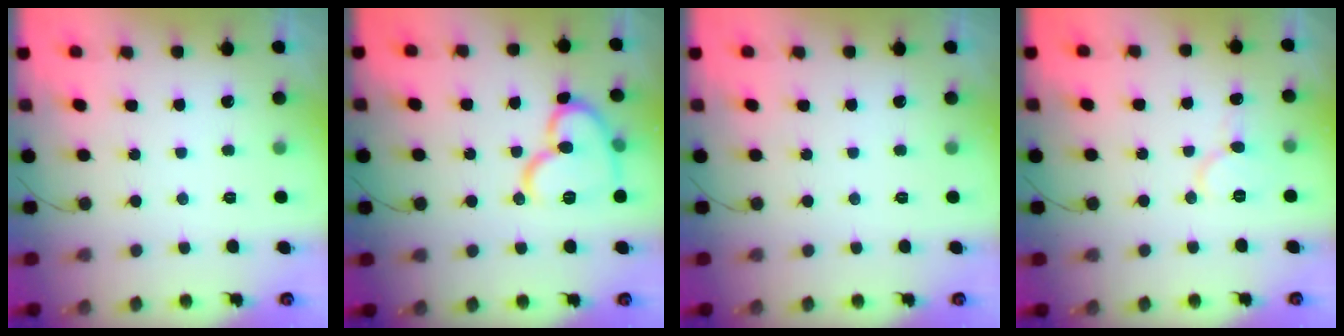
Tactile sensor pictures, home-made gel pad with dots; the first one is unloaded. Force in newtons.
{"total": 14.4, "press": 14.3, "slide": 1.1}
{"total": 0.0}
{"total": 6.7, "press": 6.7, "slide": 0.7}